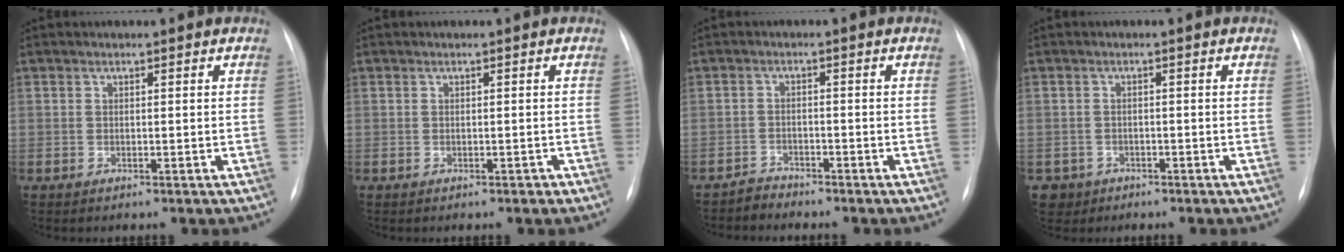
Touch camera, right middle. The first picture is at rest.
{"total": 0.6, "force": [-0.4, 0.3, 0.3], "torque": [-0.002, 0.001, -0.005]}
{"total": 2.0, "force": [-1.8, 0.3, -0.8], "torque": [0.019, -0.007, -0.036]}
{"total": 2.7, "force": [-1.4, 2.2, -0.2], "torque": [0.003, 0.007, -0.023]}